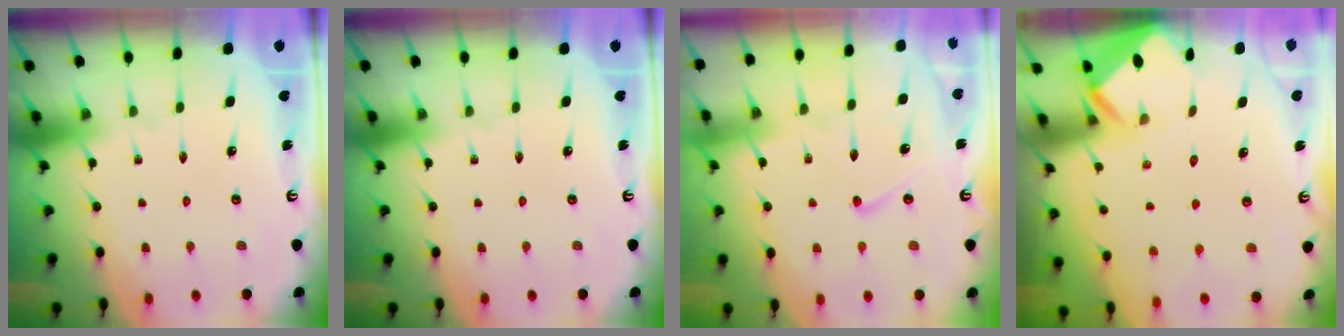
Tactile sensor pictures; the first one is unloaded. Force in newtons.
{"total": 0.0}
{"total": 9.1, "press": 9.0, "slide": 0.9}
{"total": 2.5, "press": 2.4, "slide": 0.3}